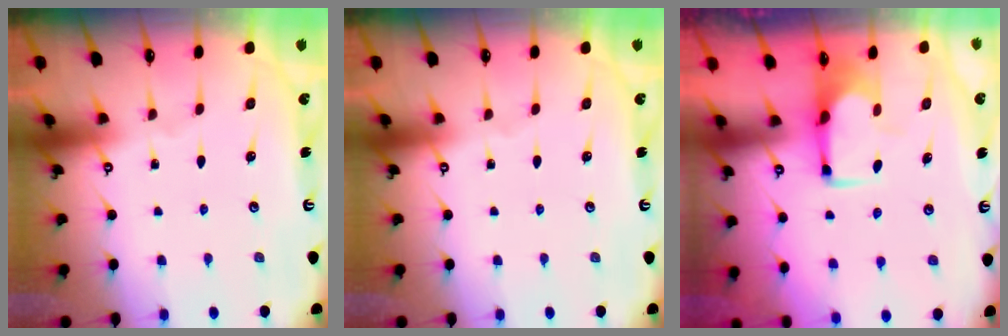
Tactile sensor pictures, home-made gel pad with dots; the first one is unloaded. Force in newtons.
{"total": 0.0}
{"total": 1.7, "press": 1.5, "slide": 0.8}